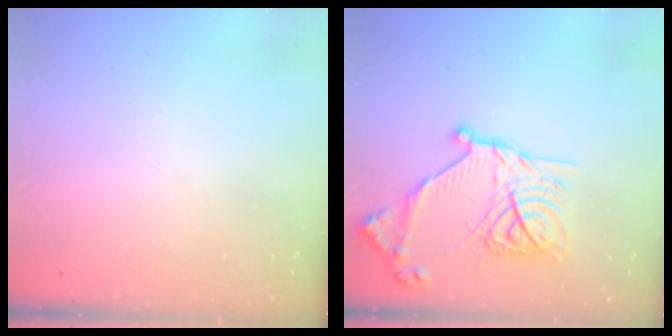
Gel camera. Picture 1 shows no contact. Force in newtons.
{"total": 18.2, "press": 18.2, "slide": 1.1}